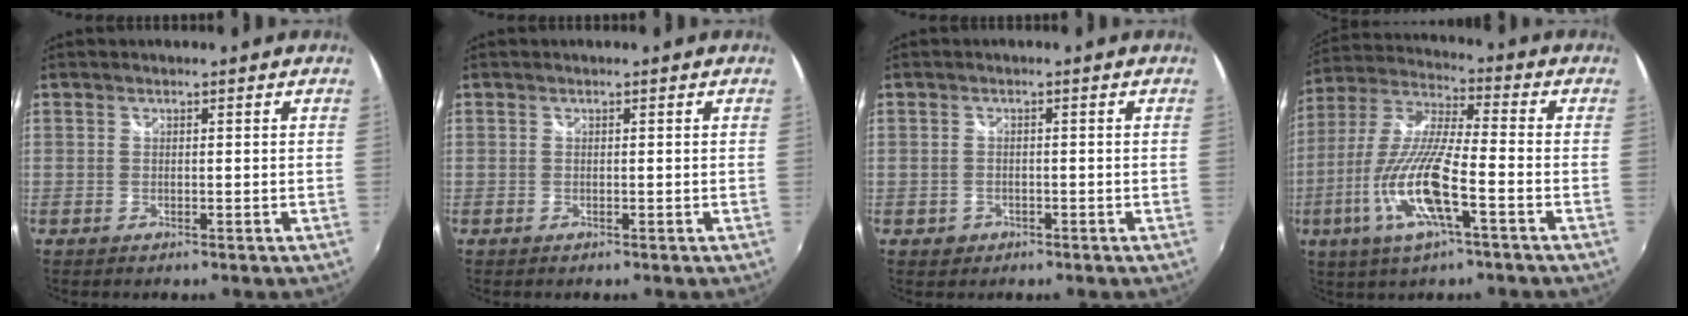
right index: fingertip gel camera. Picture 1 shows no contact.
{"total": 0.0}
{"total": 1.9, "force": [-0.8, 1.6, 0.4], "torque": [-0.011, 0.000, -0.009]}
{"total": 15.3, "force": [-6.0, 2.2, 13.9], "torque": [-0.292, -0.016, -0.119]}